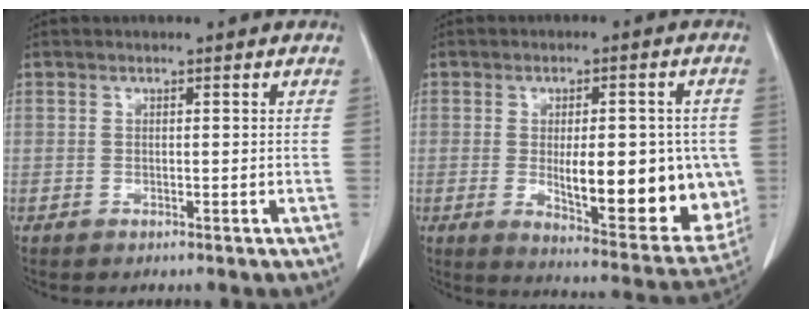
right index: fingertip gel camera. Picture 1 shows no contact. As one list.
[{"total": 18.2, "force": [-1.8, 6.0, 17.0], "torque": [-0.201, -0.010, 0.000]}]